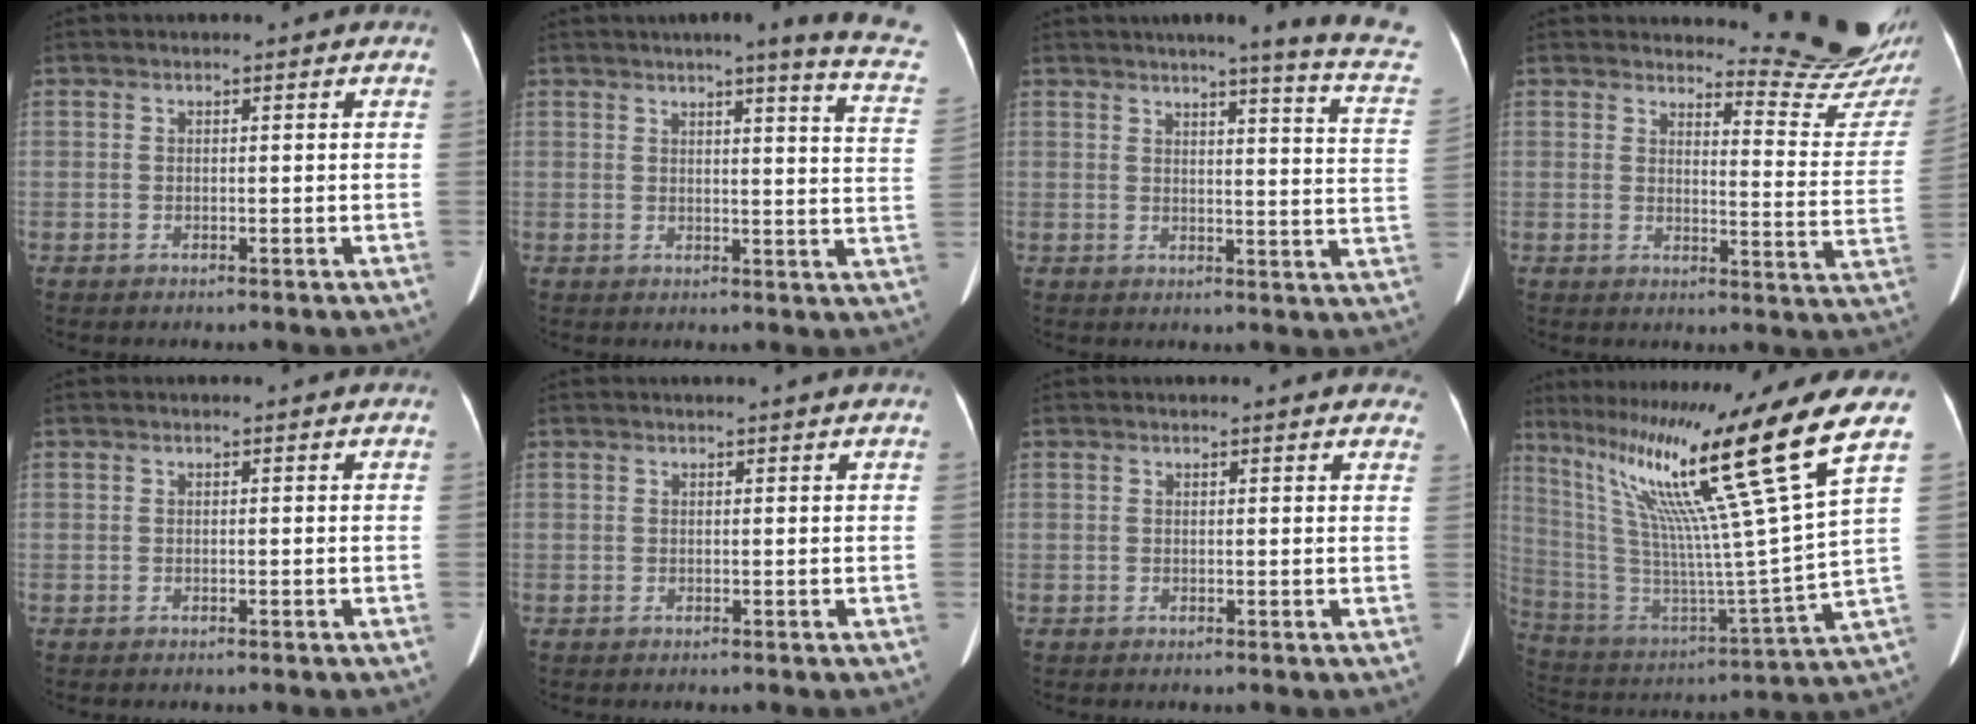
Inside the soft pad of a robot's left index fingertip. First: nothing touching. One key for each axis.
{"total": 12.8, "fx": 10.3, "fy": -0.5, "fz": 7.6, "tx": -0.087, "ty": -0.065, "tz": 0.089}
{"total": 14.0, "fx": 11.9, "fy": -1.6, "fz": 7.2, "tx": -0.092, "ty": -0.088, "tz": 0.113}
{"total": 12.4, "fx": 12.2, "fy": -0.1, "fz": 2.0, "tx": -0.012, "ty": -0.129, "tz": 0.123}
{"total": 0.0}
{"total": 1.9, "fx": 1.7, "fy": -0.4, "fz": 0.7, "tx": -0.008, "ty": -0.008, "tz": 0.016}
{"total": 6.7, "fx": 6.0, "fy": 1.3, "fz": 2.7, "tx": -0.017, "ty": -0.013, "tz": 0.047}
{"total": 23.3, "fx": 15.2, "fy": -3.2, "fz": 17.4, "tx": -0.312, "ty": -0.054, "tz": 0.255}